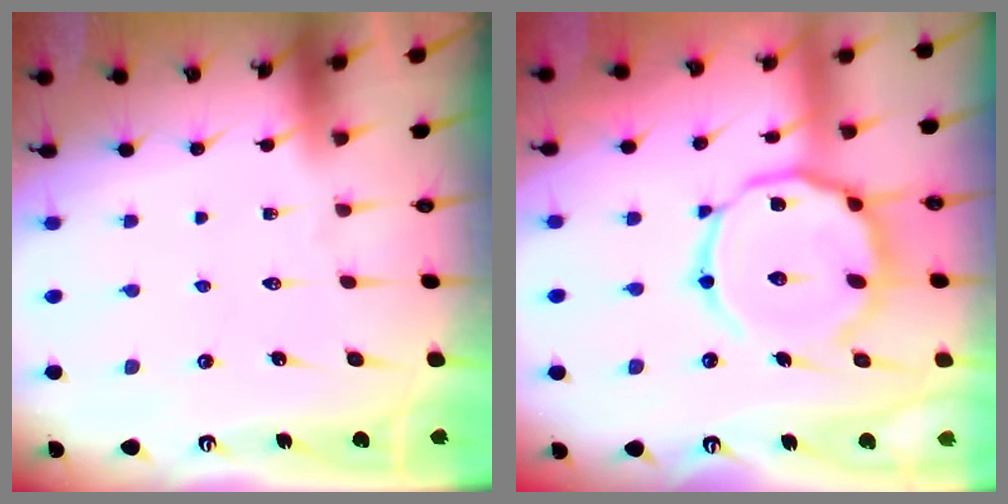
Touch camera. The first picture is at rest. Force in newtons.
{"total": 17.9, "press": 17.8, "slide": 1.3}